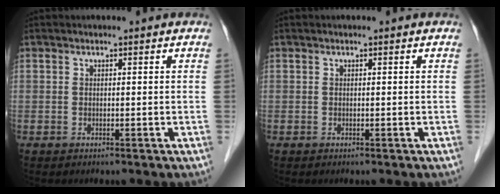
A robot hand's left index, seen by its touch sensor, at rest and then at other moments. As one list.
[{"total": 0.0}]